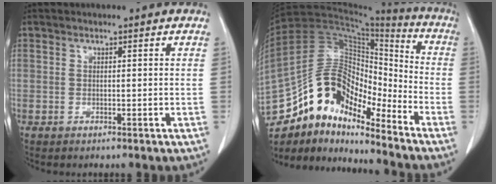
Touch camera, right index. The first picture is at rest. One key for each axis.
{"total": 16.0, "fx": -12.3, "fy": 6.2, "fz": 8.0, "tx": -0.136, "ty": 0.069, "tz": -0.223}